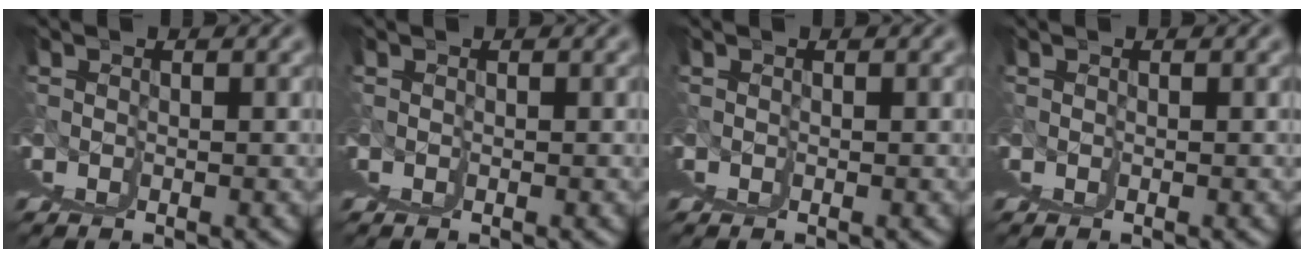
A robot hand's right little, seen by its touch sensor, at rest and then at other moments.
{"total": 0.0}
{"total": 0.0}
{"total": 0.0}